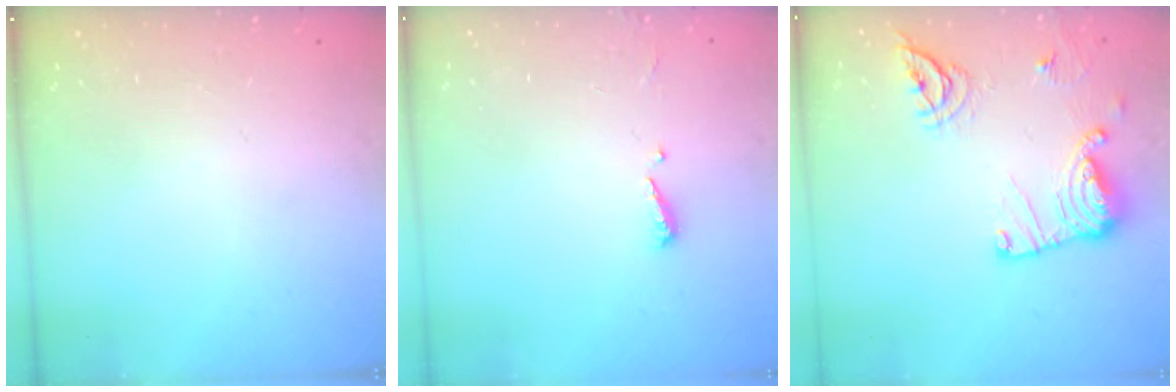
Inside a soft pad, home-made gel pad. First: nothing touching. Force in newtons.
{"total": 4.9, "press": 4.8, "slide": 0.4}
{"total": 14.9, "press": 14.9, "slide": 0.4}